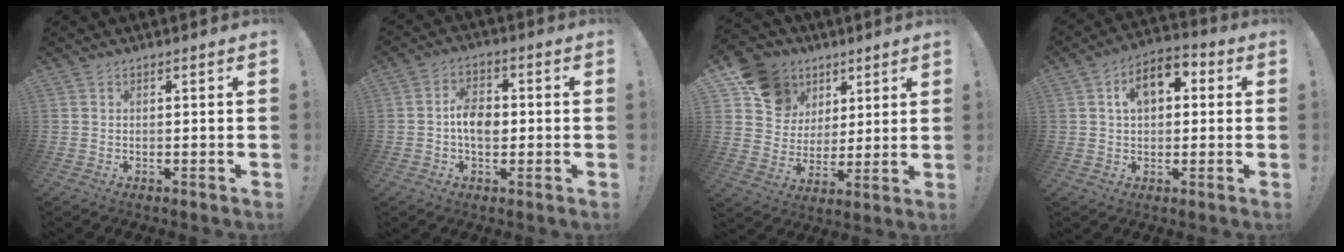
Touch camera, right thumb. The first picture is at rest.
{"total": 7.4, "force": [-0.9, 5.3, 5.1], "torque": [-0.073, 0.012, -0.018]}
{"total": 14.4, "force": [7.6, 11.4, 4.5], "torque": [-0.069, -0.040, 0.161]}
{"total": 9.3, "force": [2.5, 5.9, 6.7], "torque": [-0.096, 0.003, 0.044]}